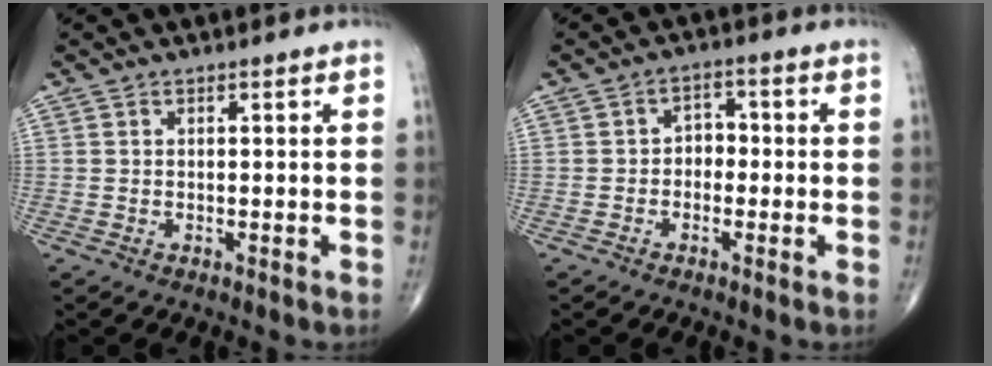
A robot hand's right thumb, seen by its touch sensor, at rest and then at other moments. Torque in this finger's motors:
{"motor_torque": [-0.34, -0.15, 0.05, -0.01, 0.07]}